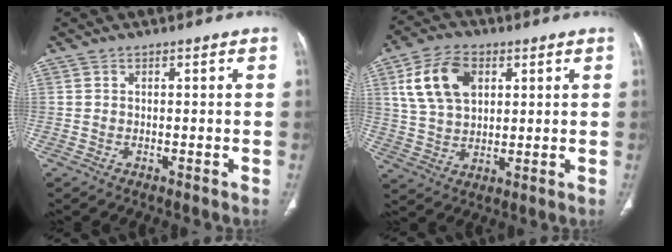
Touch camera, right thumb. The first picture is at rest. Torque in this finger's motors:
{"motor_torque": [-0.97, 1.44, 0.14, -0.13, 0.24]}